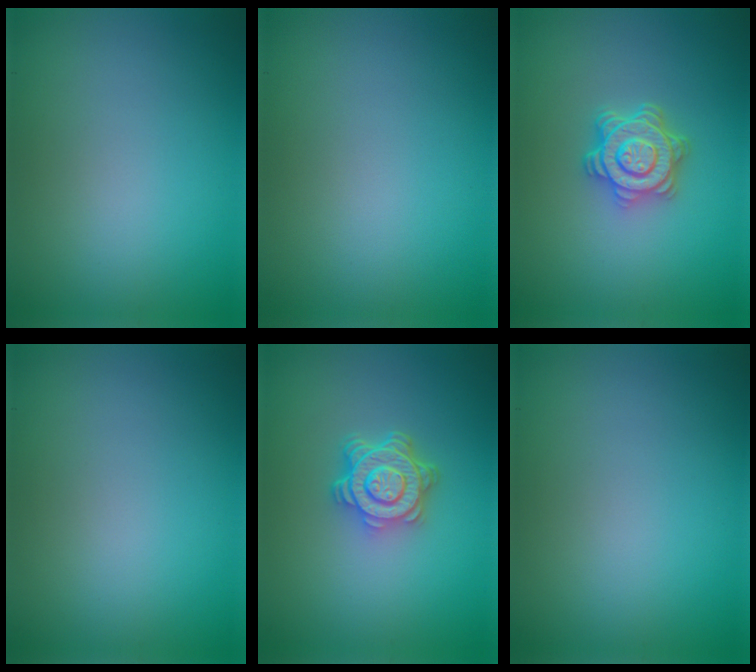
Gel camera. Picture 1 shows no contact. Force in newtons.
{"total": 0.0}
{"total": 4.5, "press": 3.6, "slide": 2.8}
{"total": 0.0}
{"total": 4.9, "press": 3.8, "slide": 3.2}
{"total": 0.0}